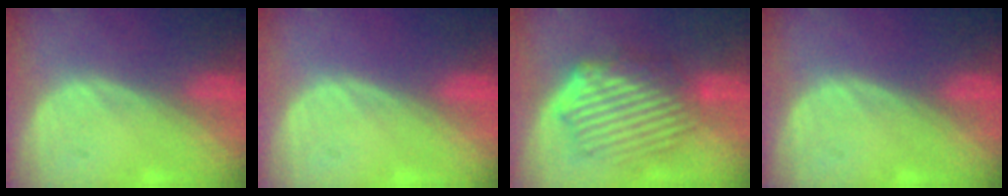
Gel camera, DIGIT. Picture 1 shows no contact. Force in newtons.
{"total": 0.0}
{"total": 9.4, "press": 8.3, "slide": 4.6}
{"total": 0.0}